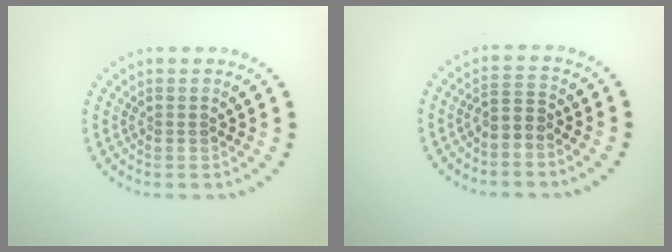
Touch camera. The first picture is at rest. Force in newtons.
{"total": 2.0, "press": 1.5, "slide": 1.4}